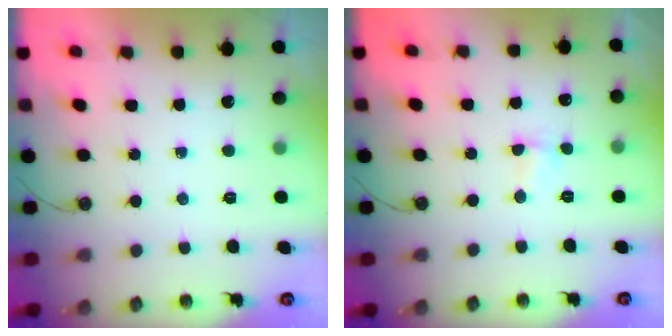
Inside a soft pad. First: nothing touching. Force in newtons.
{"total": 1.6, "press": 1.3, "slide": 0.9}